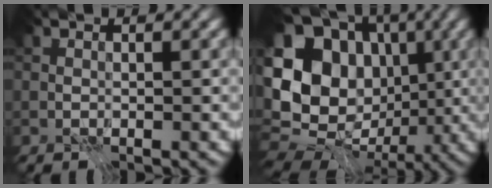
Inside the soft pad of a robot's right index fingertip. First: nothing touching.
{"total": 16.0, "force": [1.6, 12.9, 9.3], "torque": [-0.187, 0.019, 0.029]}